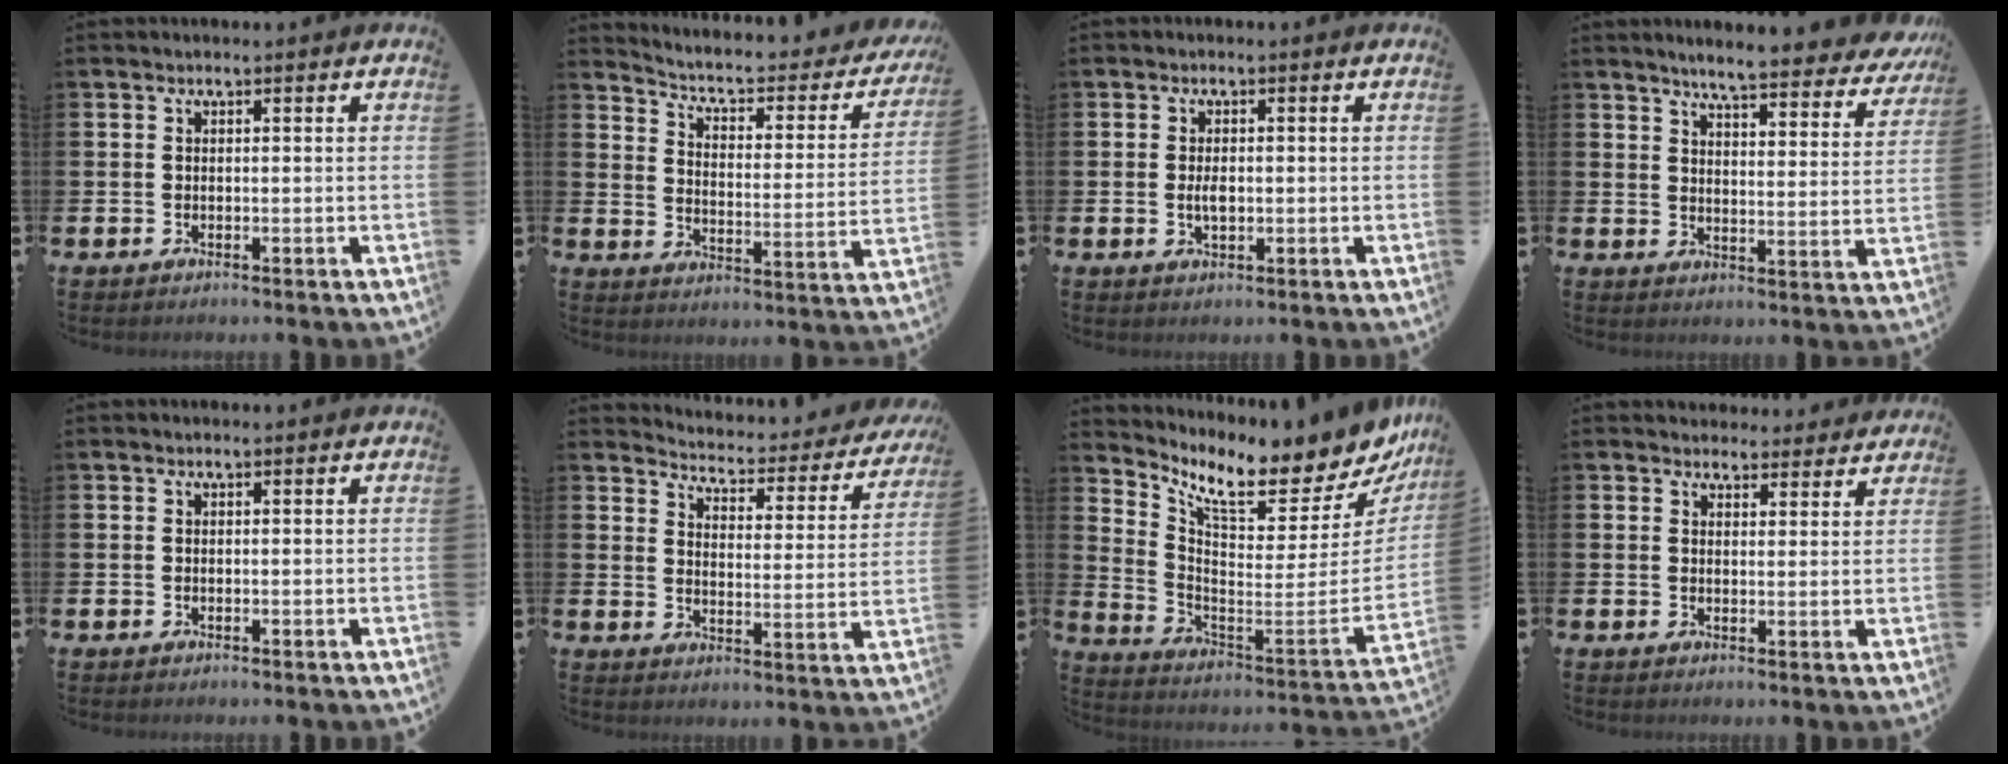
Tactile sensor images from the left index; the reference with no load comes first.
{"total": 4.9, "force": [4.0, 1.6, 2.3], "torque": [-0.062, -0.030, 0.056]}
{"total": 2.1, "force": [0.0, 1.1, 1.8], "torque": [-0.025, 0.000, -0.004]}
{"total": 6.1, "force": [5.7, 0.5, 2.1], "torque": [-0.052, -0.042, 0.094]}
{"total": 0.0}
{"total": 3.9, "force": [3.8, 1.0, 0.7], "torque": [-0.033, -0.038, 0.055]}
{"total": 8.6, "force": [7.4, 2.2, 3.7], "torque": [-0.083, -0.082, 0.115]}
{"total": 3.7, "force": [3.5, 1.2, -0.2], "torque": [0.004, -0.018, 0.063]}